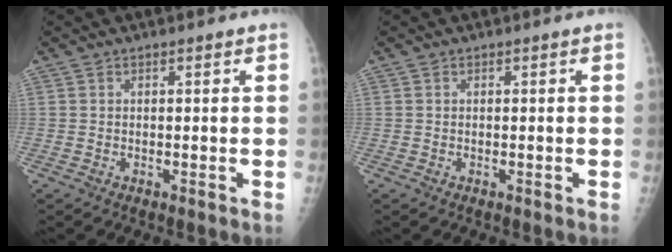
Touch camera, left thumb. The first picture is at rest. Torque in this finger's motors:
{"motor_torque": [0.00, 0.00, 0.00, 0.00, 0.00]}